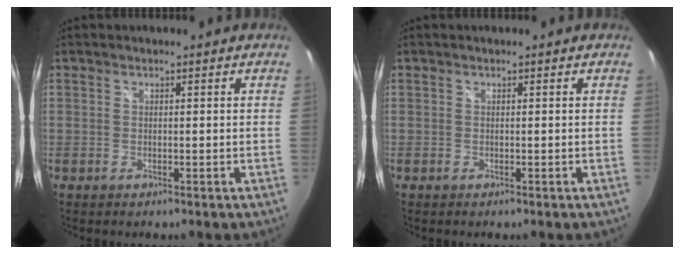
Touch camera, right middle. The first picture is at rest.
{"total": 0.0}